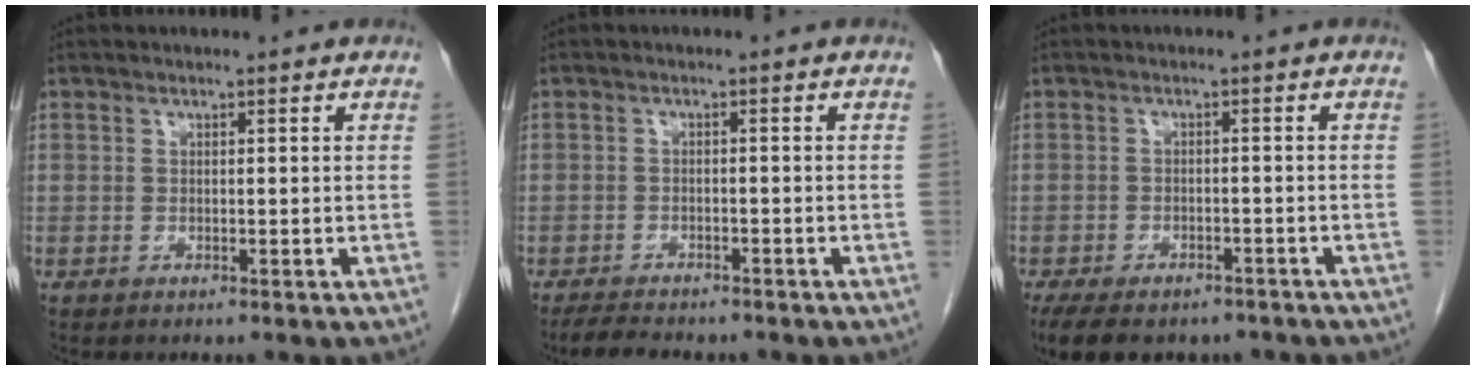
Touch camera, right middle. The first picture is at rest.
{"total": 4.9, "force": [-4.3, 1.4, 1.9], "torque": [-0.035, -0.009, -0.066]}
{"total": 12.2, "force": [-9.1, 5.8, 5.6], "torque": [-0.107, -0.006, -0.123]}